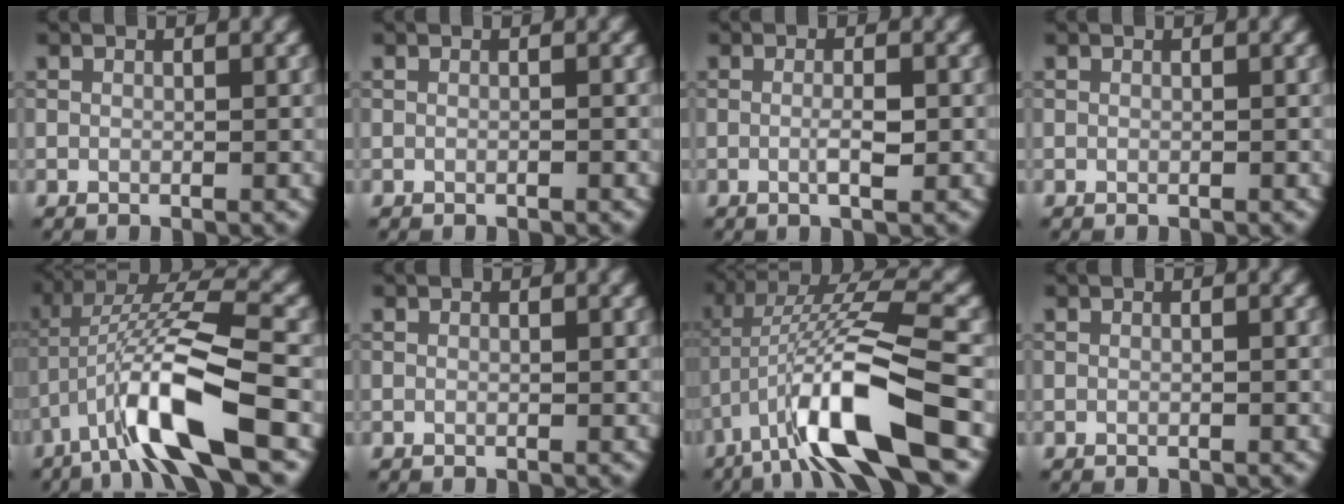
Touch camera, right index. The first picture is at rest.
{"total": 0.0}
{"total": 2.2, "force": [-0.2, 0.3, 2.2], "torque": [-0.039, -0.002, -0.007]}
{"total": 0.0}
{"total": 9.6, "force": [-4.2, 2.0, 8.4], "torque": [-0.165, 0.015, -0.080]}
{"total": 0.0}
{"total": 10.5, "force": [-4.3, 2.1, 9.4], "torque": [-0.181, 0.017, -0.080]}
{"total": 0.0}